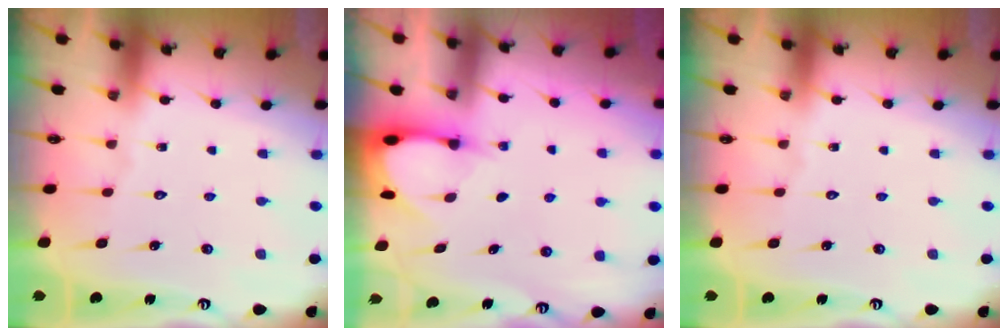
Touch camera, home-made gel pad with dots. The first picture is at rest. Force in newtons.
{"total": 3.2, "press": 3.2, "slide": 0.3}
{"total": 0.0}